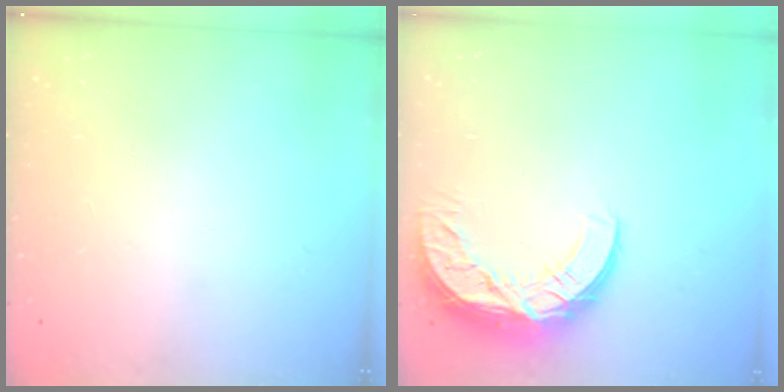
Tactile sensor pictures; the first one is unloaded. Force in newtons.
{"total": 11.3, "press": 11.2, "slide": 0.9}